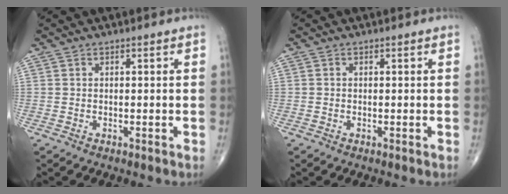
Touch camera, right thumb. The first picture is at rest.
{"total": 0.0}